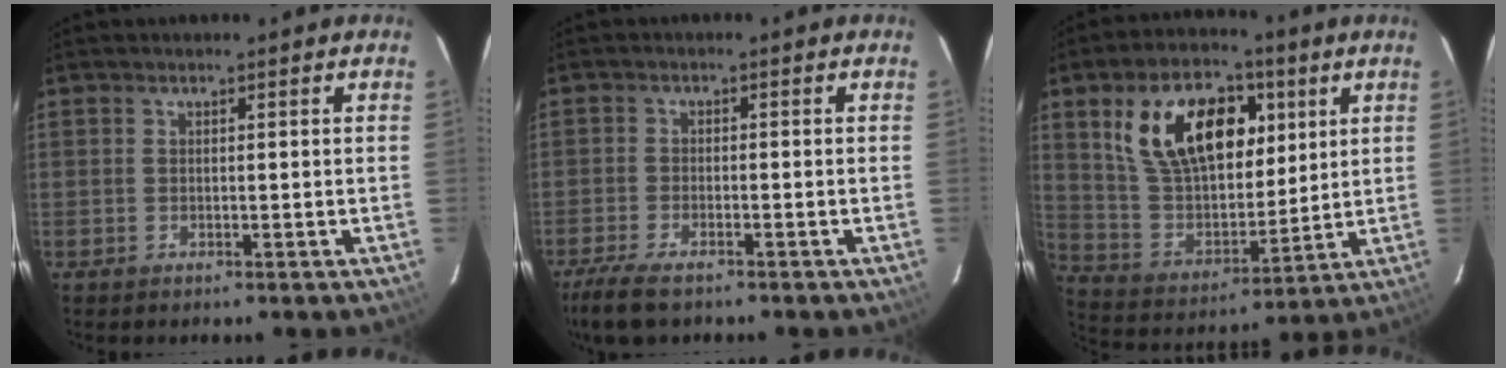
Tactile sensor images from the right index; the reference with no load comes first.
{"total": 7.2, "force": [-5.5, 2.0, 4.1], "torque": [-0.111, -0.022, -0.106]}
{"total": 20.4, "force": [7.6, 11.8, 14.8], "torque": [-0.277, 0.020, 0.148]}